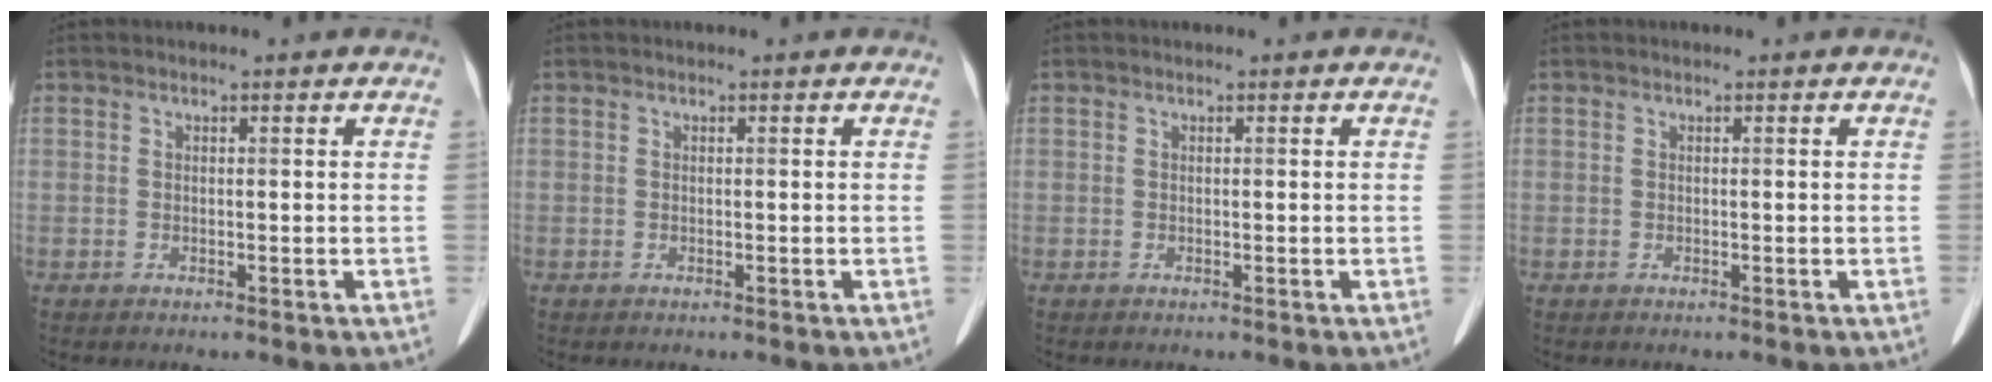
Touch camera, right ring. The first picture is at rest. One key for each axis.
{"total": 0.0}
{"total": 0.0}
{"total": 0.0}